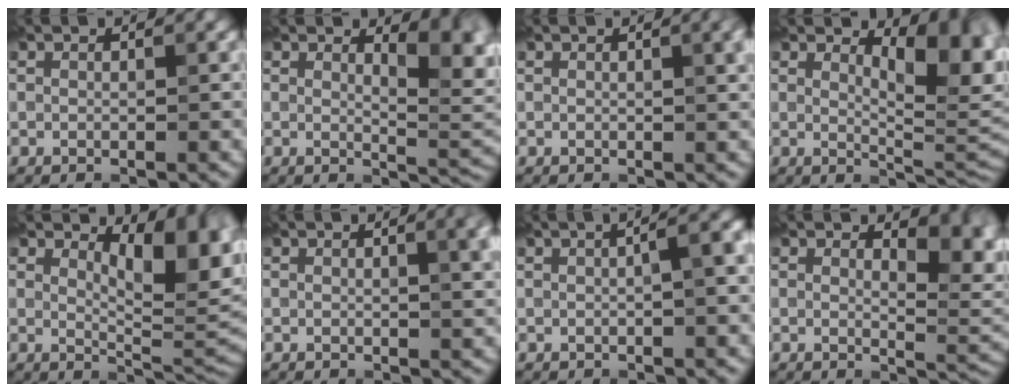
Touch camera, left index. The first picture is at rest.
{"total": 4.2, "force": [1.6, 1.5, 3.6], "torque": [-0.045, -0.010, 0.026]}
{"total": 3.5, "force": [1.2, 1.4, 3.0], "torque": [-0.034, 0.004, 0.021]}
{"total": 6.1, "force": [2.4, 2.5, 5.0], "torque": [-0.066, -0.016, 0.035]}
{"total": 6.3, "force": [2.6, 2.6, 5.2], "torque": [-0.073, -0.015, 0.038]}
{"total": 5.1, "force": [1.5, 2.2, 4.3], "torque": [-0.032, 0.008, 0.025]}
{"total": 4.7, "force": [0.3, 1.6, 4.4], "torque": [-0.038, 0.019, 0.001]}
{"total": 4.6, "force": [1.9, 1.9, 3.7], "torque": [-0.045, -0.011, 0.032]}